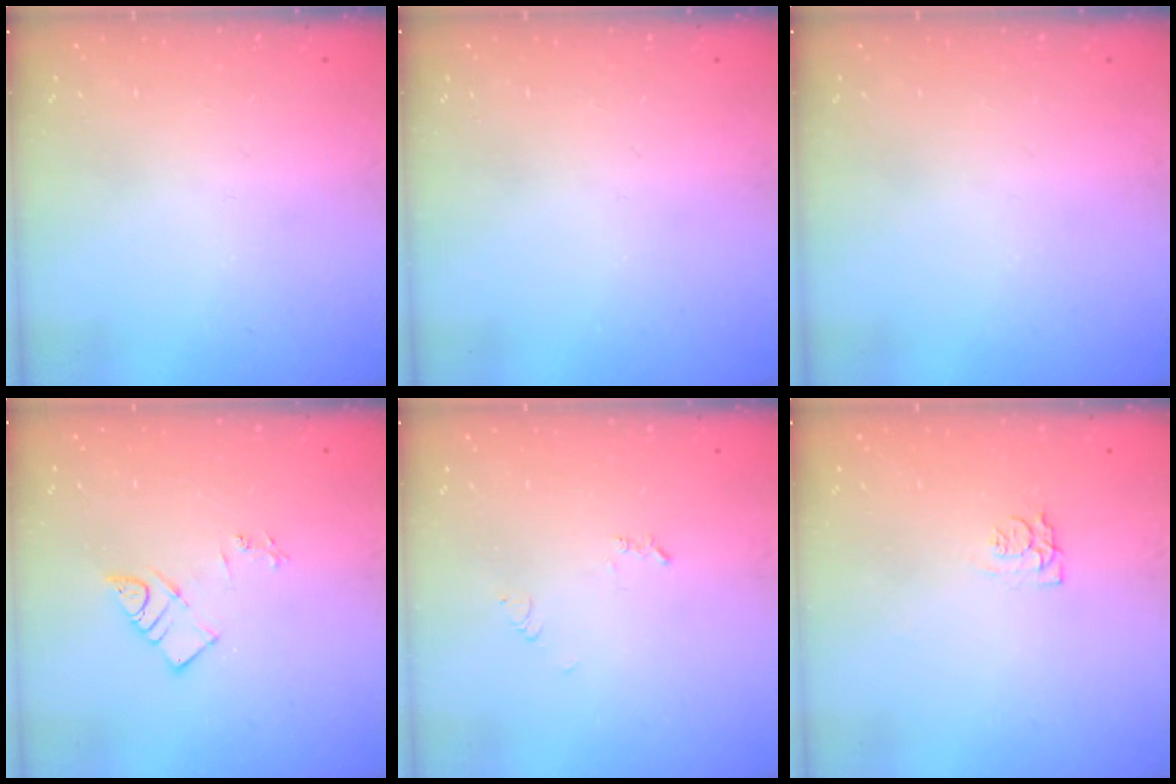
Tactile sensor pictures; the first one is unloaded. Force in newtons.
{"total": 0.0}
{"total": 0.0}
{"total": 6.0, "press": 6.0, "slide": 0.2}
{"total": 4.1, "press": 4.0, "slide": 0.5}
{"total": 5.0, "press": 4.9, "slide": 0.5}